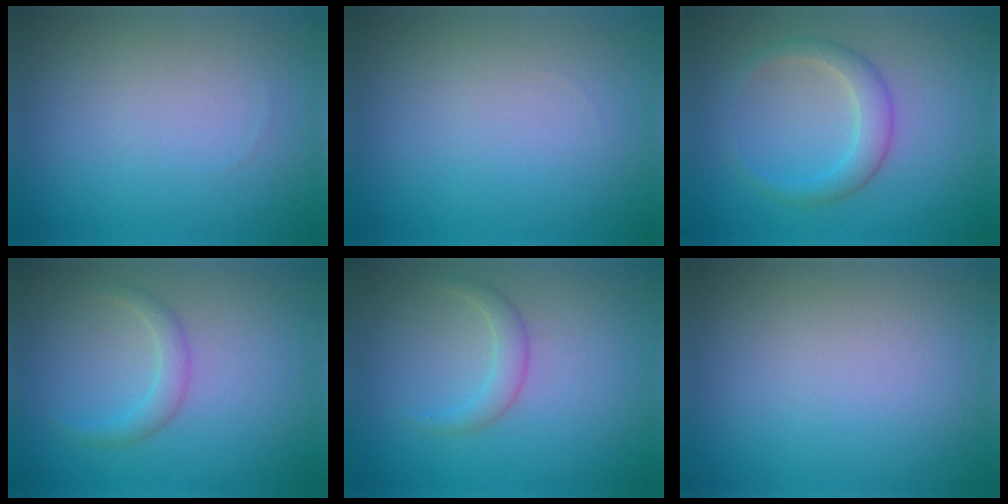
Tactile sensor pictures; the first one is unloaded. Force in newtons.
{"total": 0.0}
{"total": 2.4, "press": 2.4, "slide": 0.1}
{"total": 1.5, "press": 1.5, "slide": 0.1}
{"total": 1.5, "press": 1.5, "slide": 0.1}
{"total": 0.0}